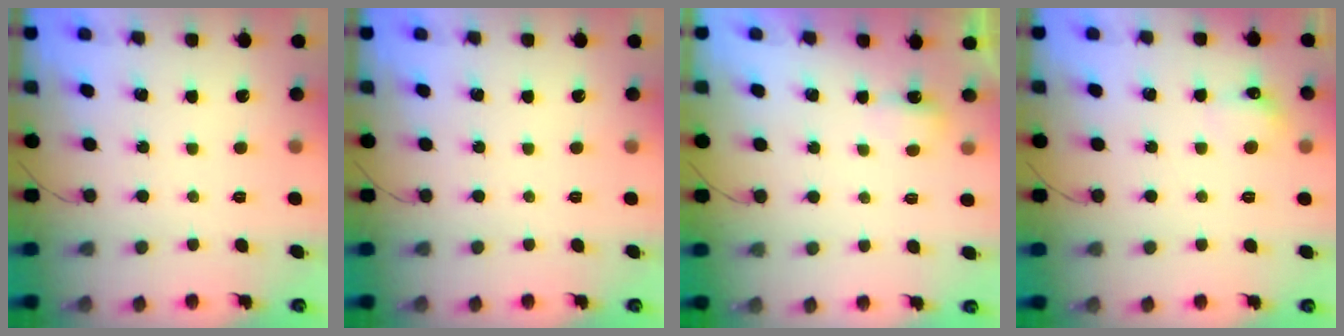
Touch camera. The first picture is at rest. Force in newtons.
{"total": 0.0}
{"total": 3.0, "press": 2.9, "slide": 0.9}
{"total": 5.4, "press": 5.1, "slide": 1.9}